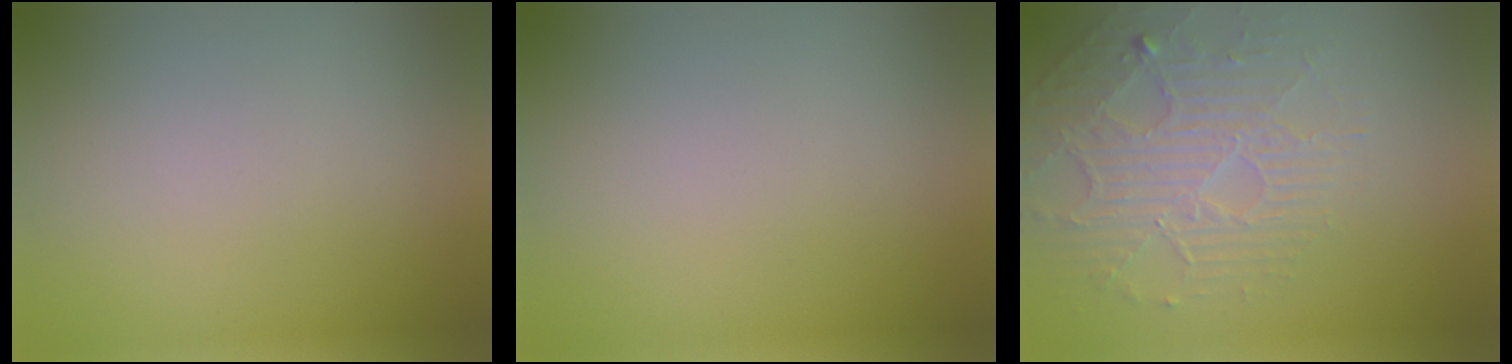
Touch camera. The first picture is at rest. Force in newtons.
{"total": 0.0}
{"total": 4.6, "press": 3.5, "slide": 3.1}